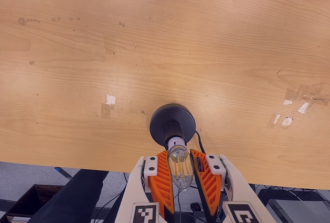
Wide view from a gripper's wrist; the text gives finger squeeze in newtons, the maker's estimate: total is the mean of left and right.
{"total": 13.3, "left": 12.7, "right": 14.0}